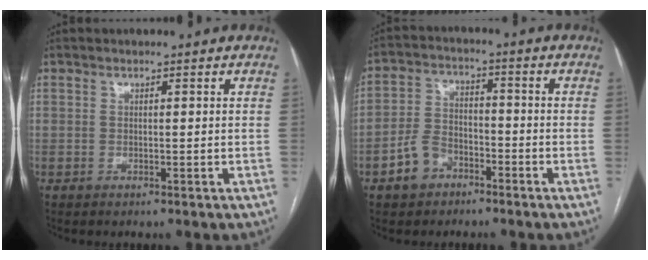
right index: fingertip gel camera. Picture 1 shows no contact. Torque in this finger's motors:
{"motor_torque": [-0.08, -0.40, -0.08, -0.04]}